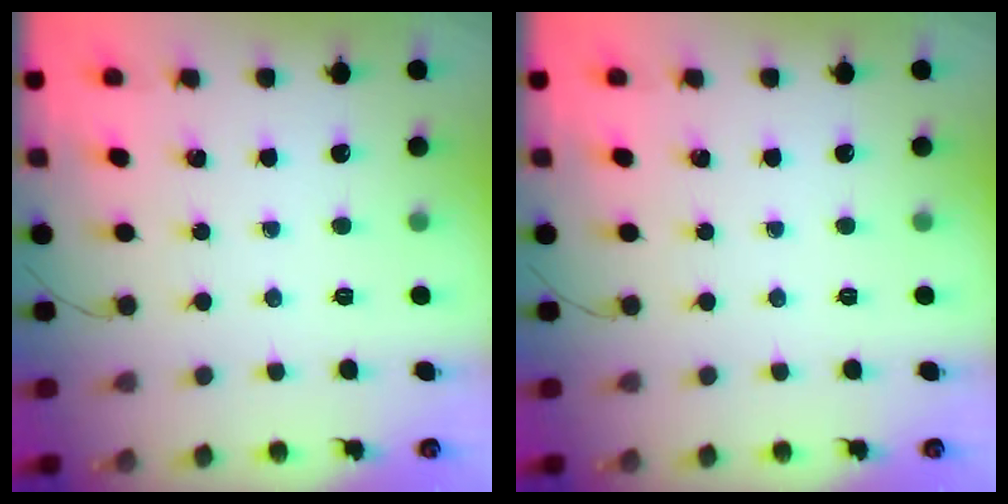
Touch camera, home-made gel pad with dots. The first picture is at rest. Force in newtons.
{"total": 0.0}